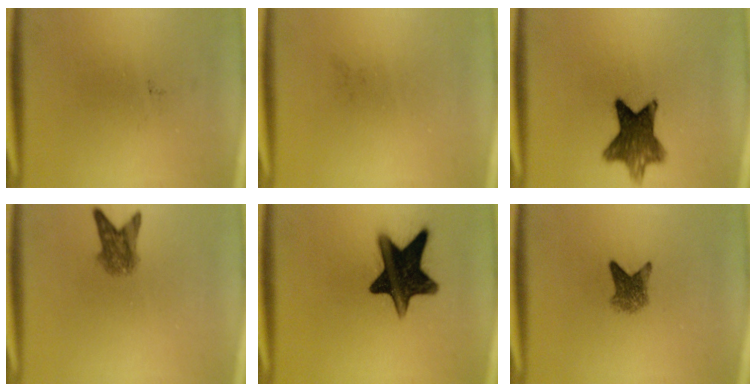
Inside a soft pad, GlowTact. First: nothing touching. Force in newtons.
{"total": 0.0}
{"total": 9.9}
{"total": 3.9}
{"total": 15.0}
{"total": 3.3}